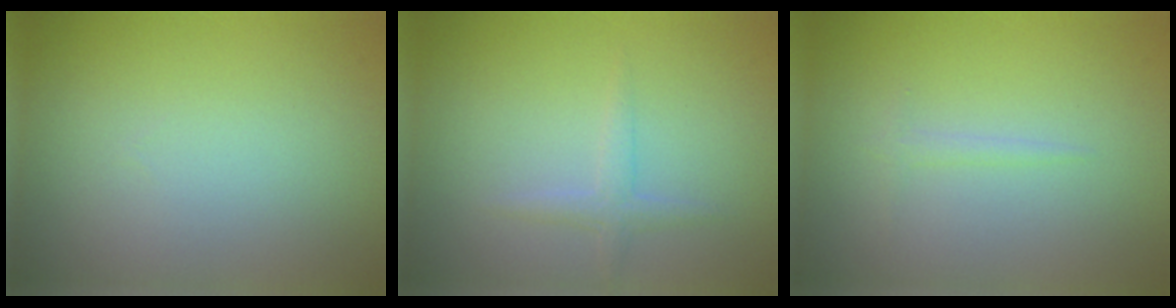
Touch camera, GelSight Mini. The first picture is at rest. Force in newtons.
{"total": 1.5, "press": 1.5, "slide": 0.1}
{"total": 0.7, "press": 0.7, "slide": 0.0}